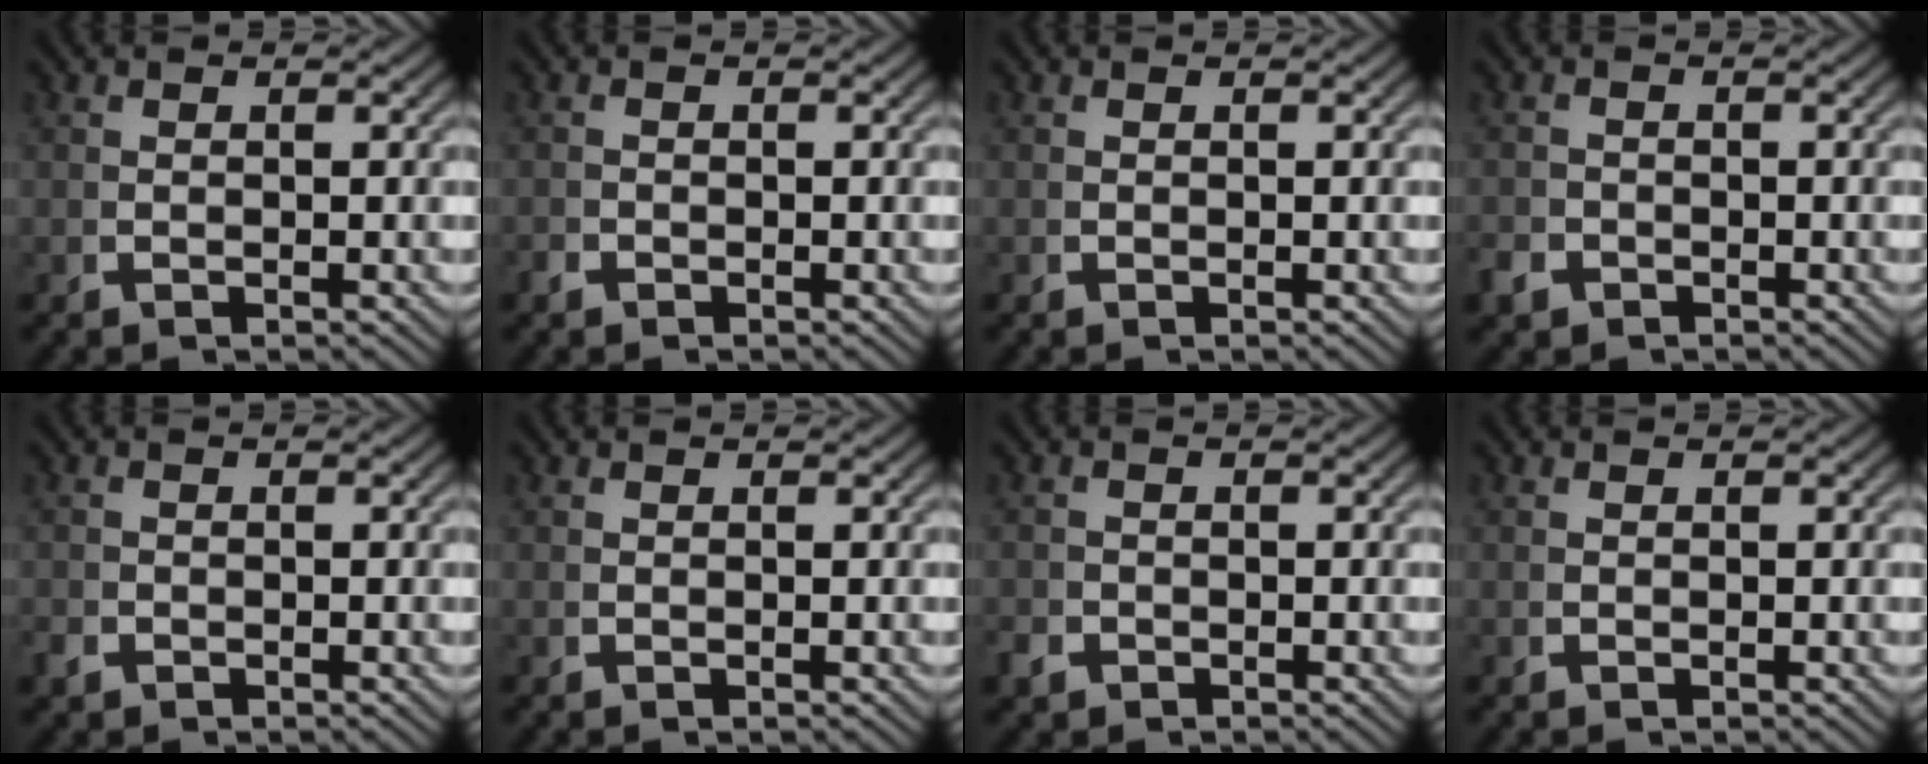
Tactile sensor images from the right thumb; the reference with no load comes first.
{"total": 0.5, "force": [-0.5, 0.1, -0.1], "torque": [0.004, -0.002, -0.012]}
{"total": 0.0}
{"total": 1.6, "force": [-1.2, 0.9, 0.0], "torque": [0.000, -0.007, -0.021]}
{"total": 0.8, "force": [-0.6, 0.5, 0.0], "torque": [-0.001, -0.004, -0.012]}
{"total": 0.0}
{"total": 1.2, "force": [-0.9, 0.7, 0.0], "torque": [-0.002, -0.006, -0.015]}
{"total": 0.0}